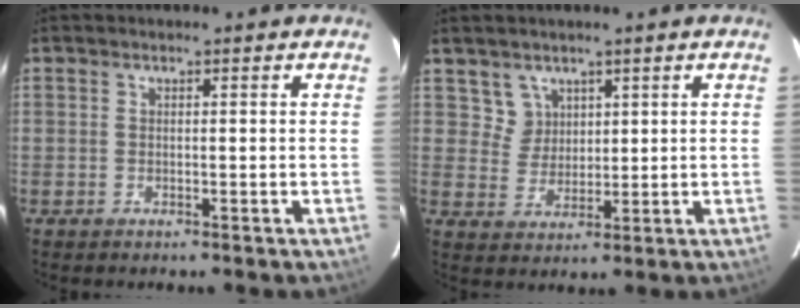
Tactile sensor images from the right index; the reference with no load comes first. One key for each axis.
{"total": 4.1, "fx": 2.5, "fy": 3.3, "fz": 0.0, "tx": 0.006, "ty": 0.009, "tz": 0.053}